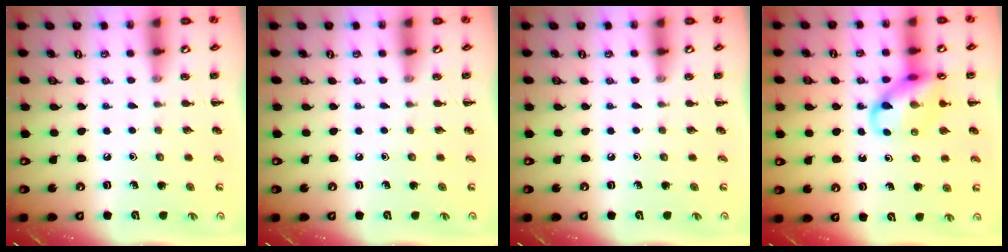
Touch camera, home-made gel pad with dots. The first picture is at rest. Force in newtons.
{"total": 0.0}
{"total": 0.0}
{"total": 13.7, "press": 13.5, "slide": 2.3}